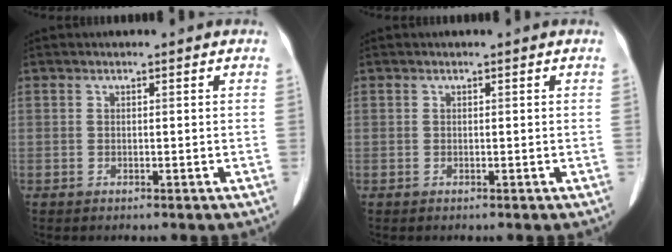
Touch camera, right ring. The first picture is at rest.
{"total": 0.0}